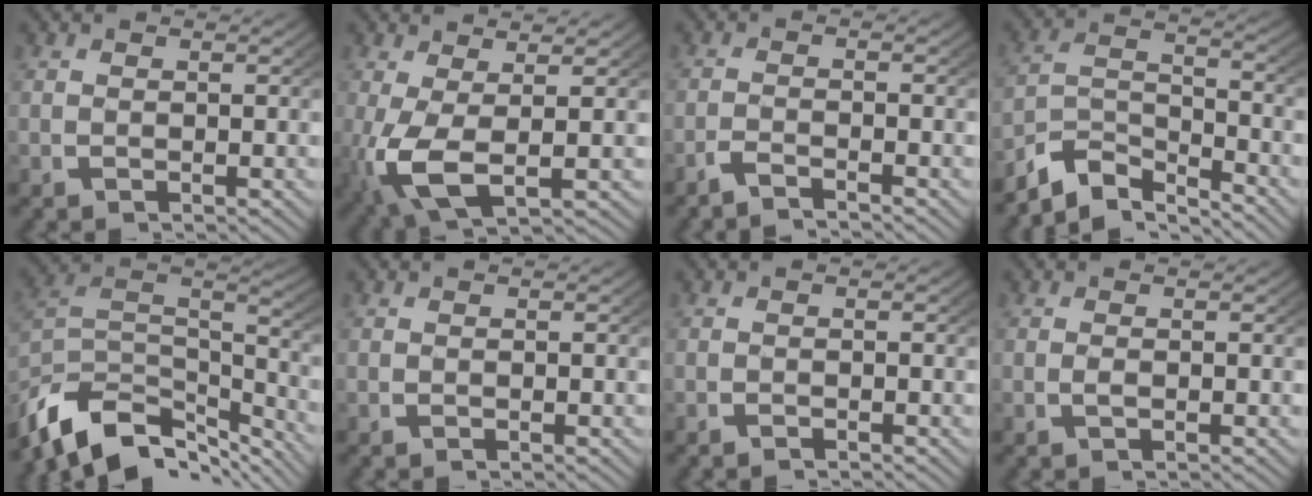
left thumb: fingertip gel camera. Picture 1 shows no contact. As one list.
[{"total": 6.9, "force": [-0.5, 3.8, 5.8], "torque": [-0.151, -0.033, 0.010]}, {"total": 2.0, "force": [-1.9, 0.3, 0.5], "torque": [-0.008, 0.002, -0.043]}, {"total": 7.6, "force": [-5.0, 4.4, 3.8], "torque": [-0.082, -0.024, -0.084]}, {"total": 11.9, "force": [-5.5, 7.1, 7.7], "torque": [-0.169, -0.035, -0.077]}, {"total": 0.0}, {"total": 0.6, "force": [-0.6, 0.0, 0.1], "torque": [0.003, 0.000, -0.014]}, {"total": 0.5, "force": [-0.2, 0.2, 0.5], "torque": [-0.011, -0.001, -0.002]}]